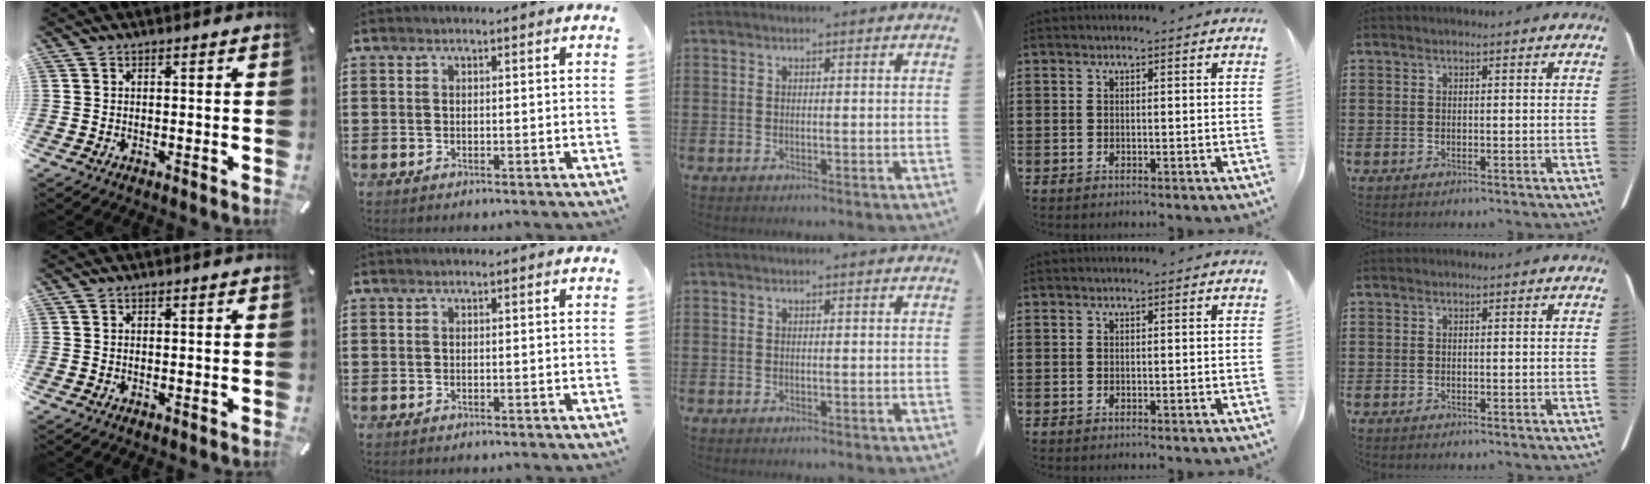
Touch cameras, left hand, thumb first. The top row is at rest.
{}